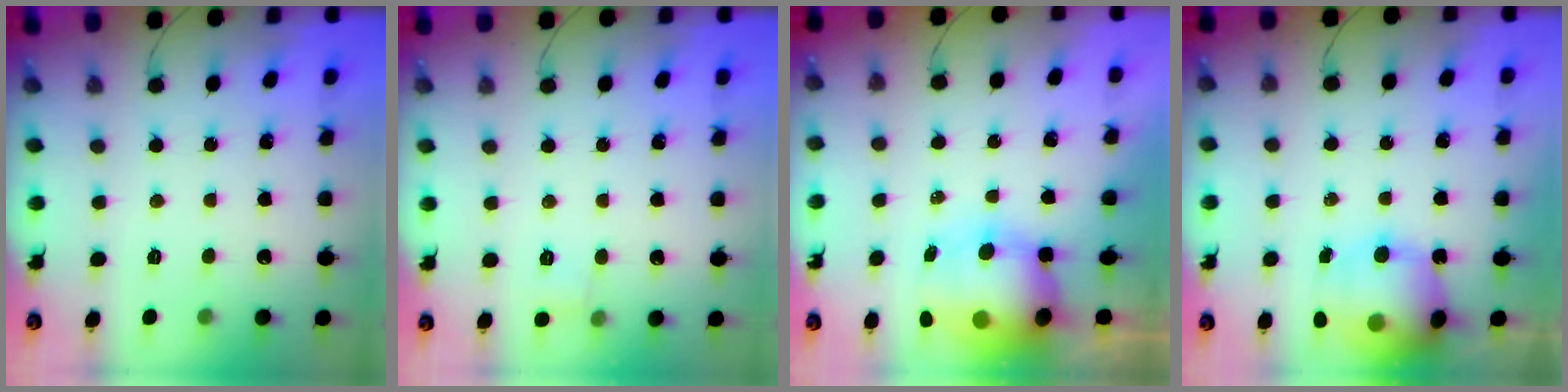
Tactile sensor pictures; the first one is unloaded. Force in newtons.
{"total": 5.4, "press": 5.2, "slide": 1.4}
{"total": 12.6, "press": 12.3, "slide": 2.9}
{"total": 18.0, "press": 17.5, "slide": 4.2}